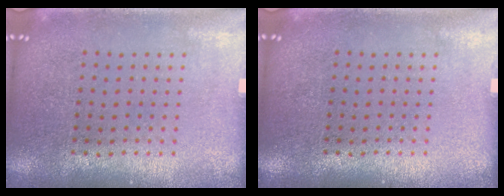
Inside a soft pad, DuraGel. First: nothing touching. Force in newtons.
{"total": 0.0}